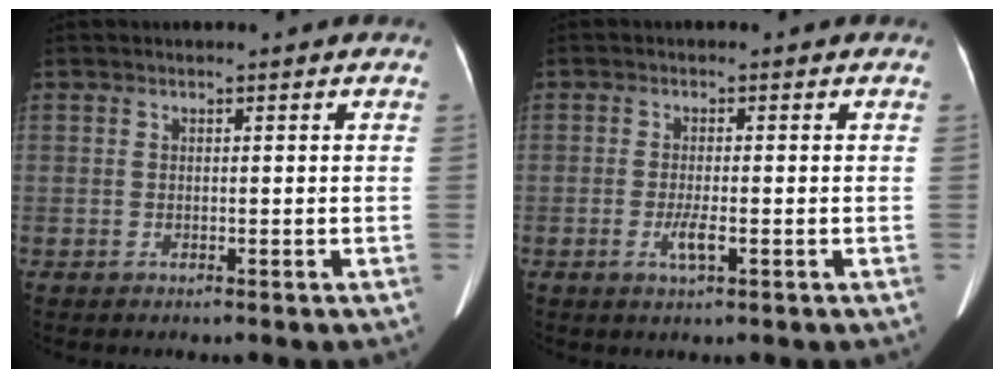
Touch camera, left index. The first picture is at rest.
{"total": 2.4, "force": [-0.8, 0.4, 2.2], "torque": [-0.044, -0.003, -0.016]}